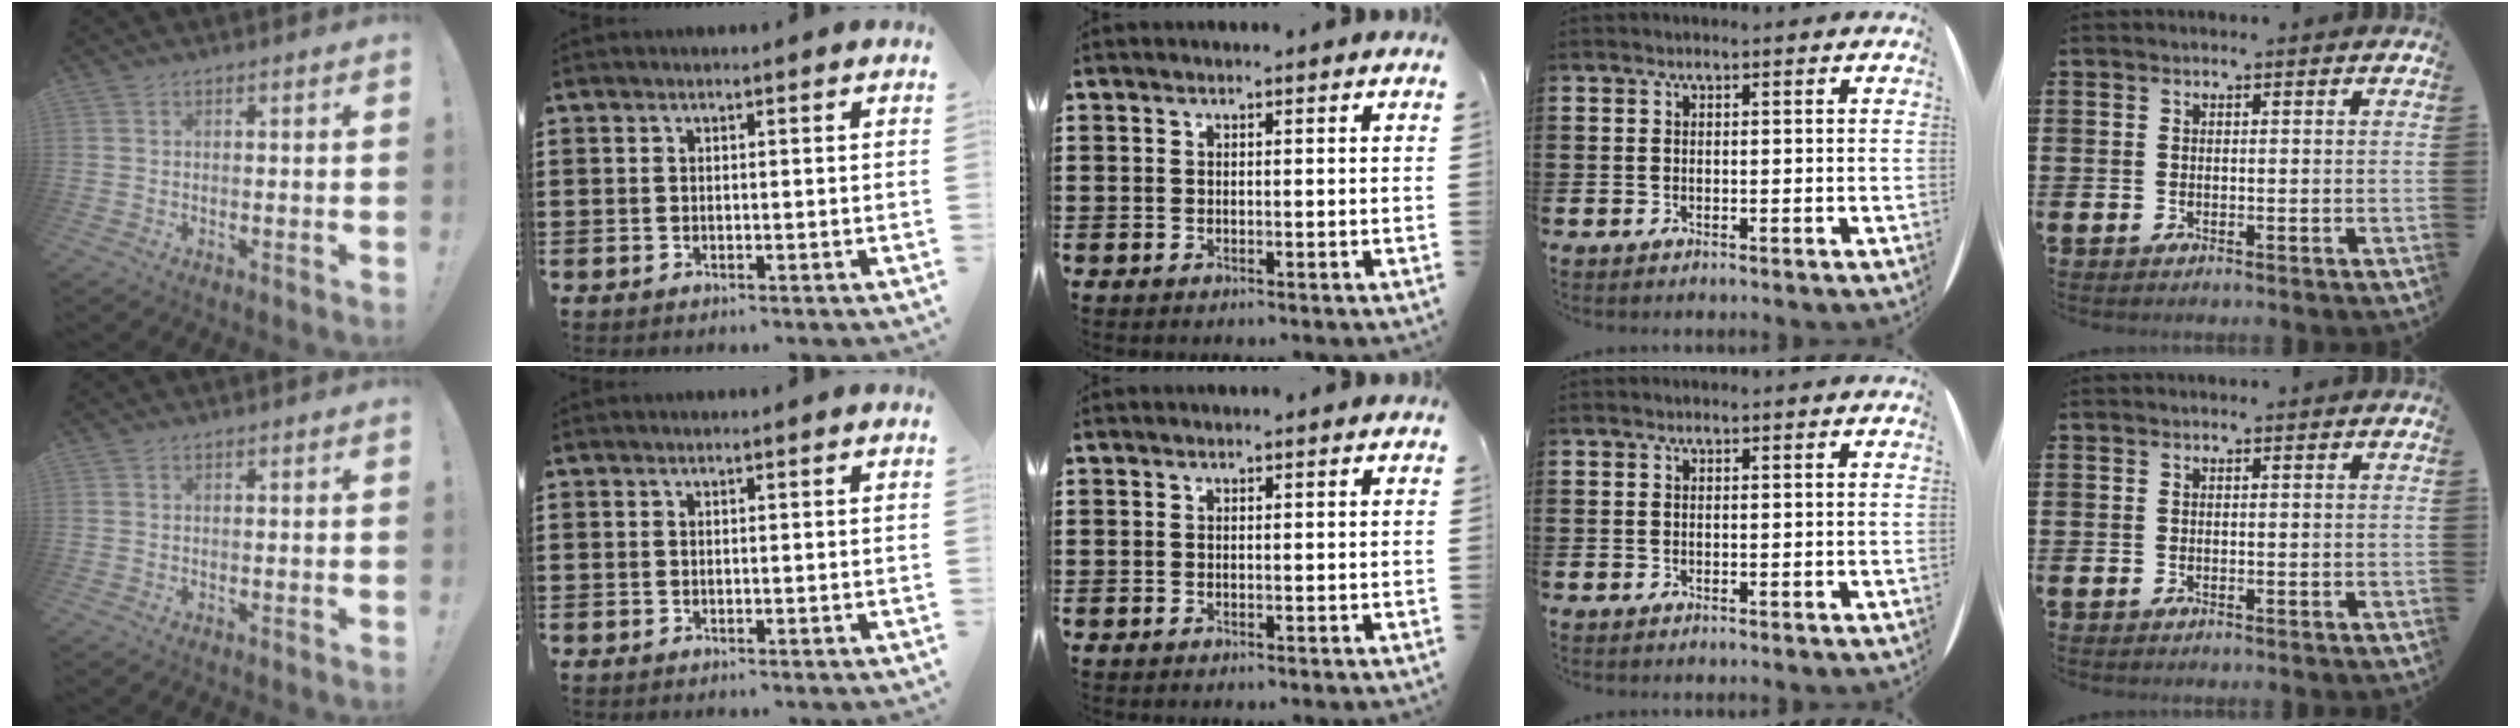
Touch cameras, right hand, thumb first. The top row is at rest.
{}